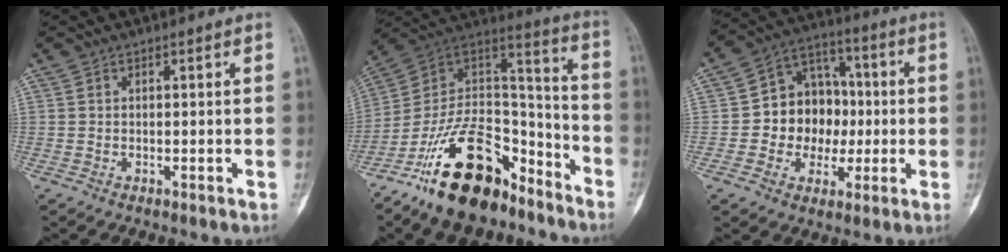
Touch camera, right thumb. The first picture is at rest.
{"total": 23.2, "force": [-15.2, 11.4, 13.2], "torque": [-0.212, 0.106, -0.267]}
{"total": 12.9, "force": [-0.7, 10.9, 6.8], "torque": [-0.048, 0.032, -0.014]}